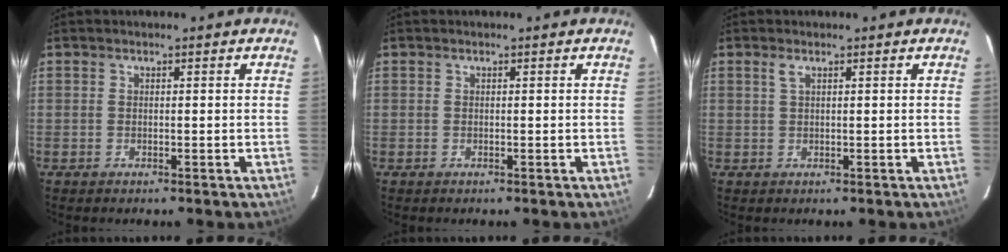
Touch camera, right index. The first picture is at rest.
{"total": 0.0}
{"total": 1.0, "force": [0.6, 0.2, 0.8], "torque": [-0.019, 0.004, 0.011]}